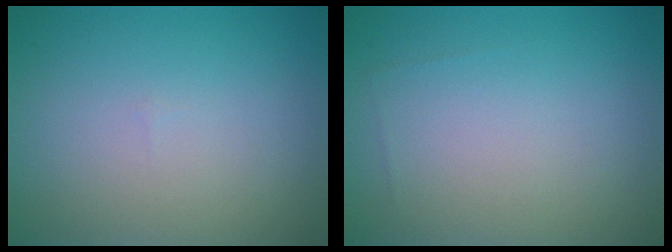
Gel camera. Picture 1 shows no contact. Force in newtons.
{"total": 0.0}